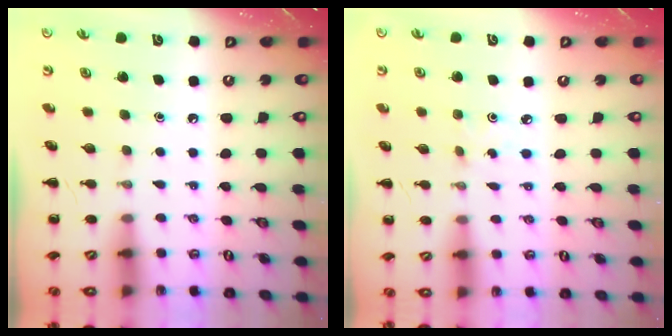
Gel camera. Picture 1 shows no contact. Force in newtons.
{"total": 0.6, "press": 0.6, "slide": 0.2}